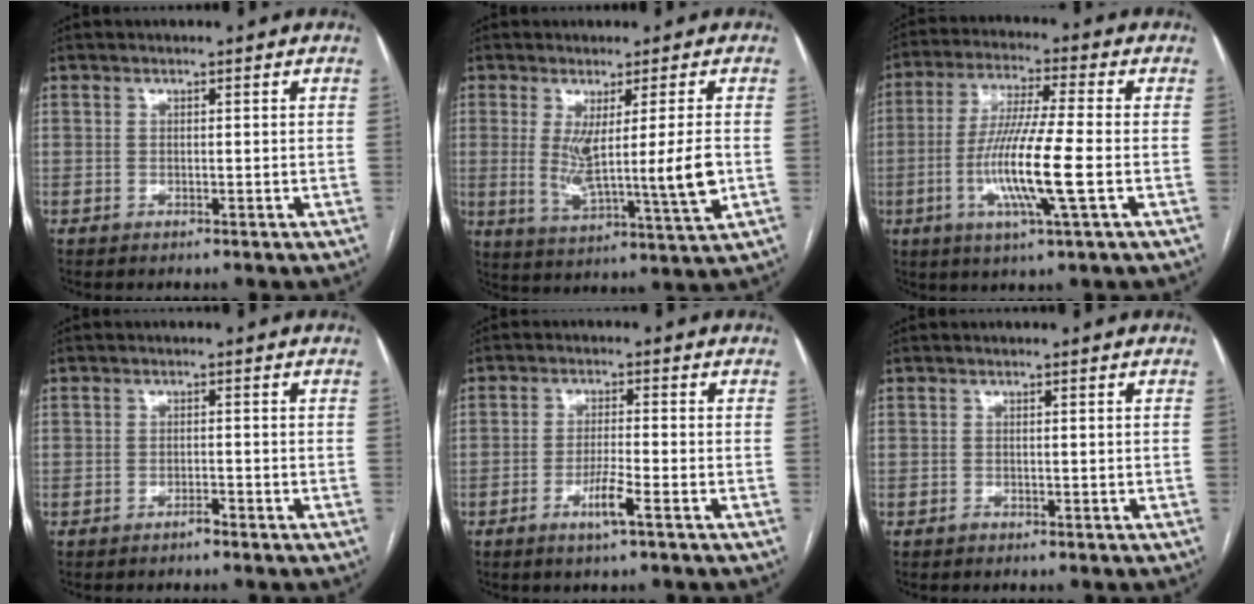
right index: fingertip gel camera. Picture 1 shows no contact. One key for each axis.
{"total": 10.8, "fx": 0.5, "fy": -0.3, "fz": 10.8, "tx": -0.192, "ty": -0.031, "tz": 0.012}
{"total": 12.1, "fx": -2.8, "fy": -0.3, "fz": 11.8, "tx": -0.236, "ty": -0.014, "tz": -0.061}
{"total": 1.1, "fx": -0.9, "fy": 0.1, "fz": 0.5, "tx": -0.009, "ty": 0.001, "tz": -0.015}
{"total": 4.1, "fx": -2.1, "fy": -0.3, "fz": 3.5, "tx": -0.070, "ty": -0.009, "tz": -0.042}
{"total": 0.0}